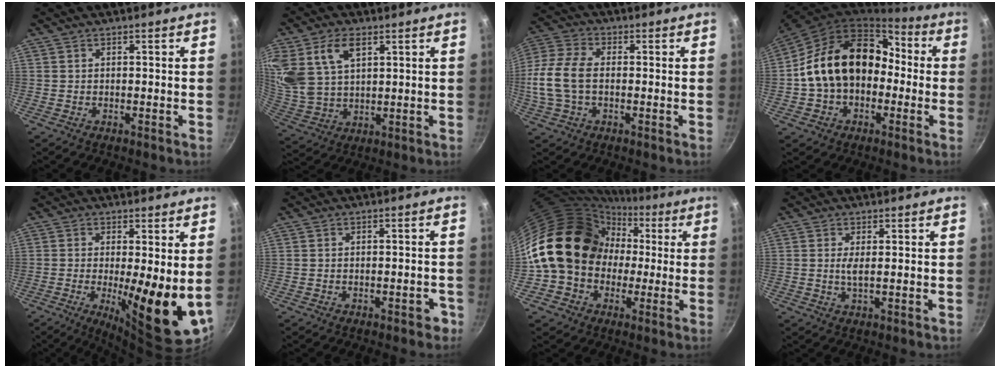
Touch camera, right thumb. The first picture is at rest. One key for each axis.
{"total": 14.3, "fx": 6.3, "fy": 8.9, "fz": 9.3, "tx": -0.185, "ty": -0.015, "tz": 0.135}
{"total": 11.7, "fx": -0.6, "fy": 7.3, "fz": 9.1, "tx": -0.189, "ty": 0.024, "tz": -0.025}
{"total": 19.2, "fx": -0.6, "fy": 14.4, "fz": 12.7, "tx": -0.194, "ty": 0.066, "tz": -0.014}
{"total": 14.2, "fx": -0.7, "fy": 3.5, "fz": 13.7, "tx": -0.187, "ty": -0.025, "tz": -0.007}
{"total": 5.2, "fx": -2.9, "fy": 2.5, "fz": 3.6, "tx": -0.010, "ty": 0.036, "tz": -0.030}
{"total": 19.5, "fx": -0.3, "fy": 16.7, "fz": 10.0, "tx": -0.142, "ty": 0.062, "tz": -0.005}
{"total": 2.0, "fx": 0.3, "fy": 0.3, "fz": 1.9, "tx": -0.042, "ty": -0.005, "tz": 0.006}